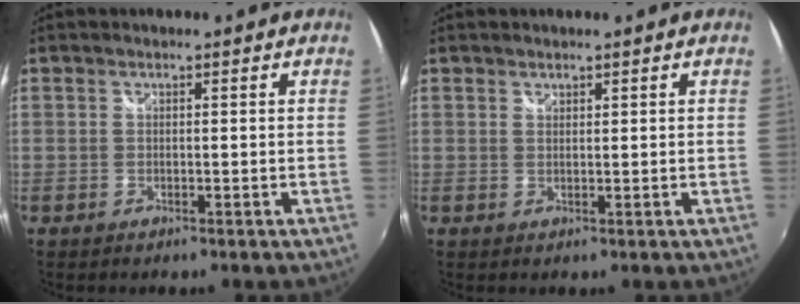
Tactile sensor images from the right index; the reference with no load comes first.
{"total": 0.7, "force": [0.7, 0.3, 0.0], "torque": [0.001, 0.000, 0.012]}